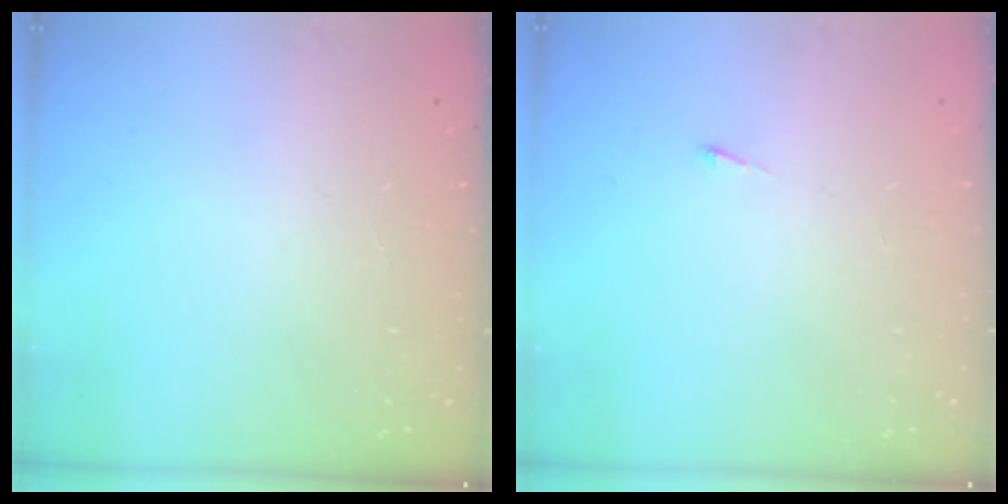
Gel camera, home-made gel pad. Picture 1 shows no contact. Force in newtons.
{"total": 2.6, "press": 2.5, "slide": 0.3}